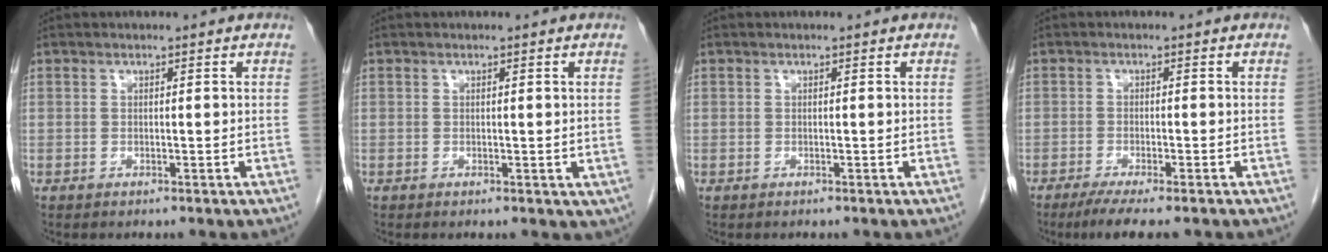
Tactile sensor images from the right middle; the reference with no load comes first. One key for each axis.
{"total": 1.4, "fx": 0.0, "fy": 0.9, "fz": 1.1, "tx": -0.015, "ty": -0.002, "tz": 0.004}
{"total": 0.0}
{"total": 6.2, "fx": -4.7, "fy": 0.5, "fz": 4.0, "tx": -0.061, "ty": -0.016, "tz": -0.071}